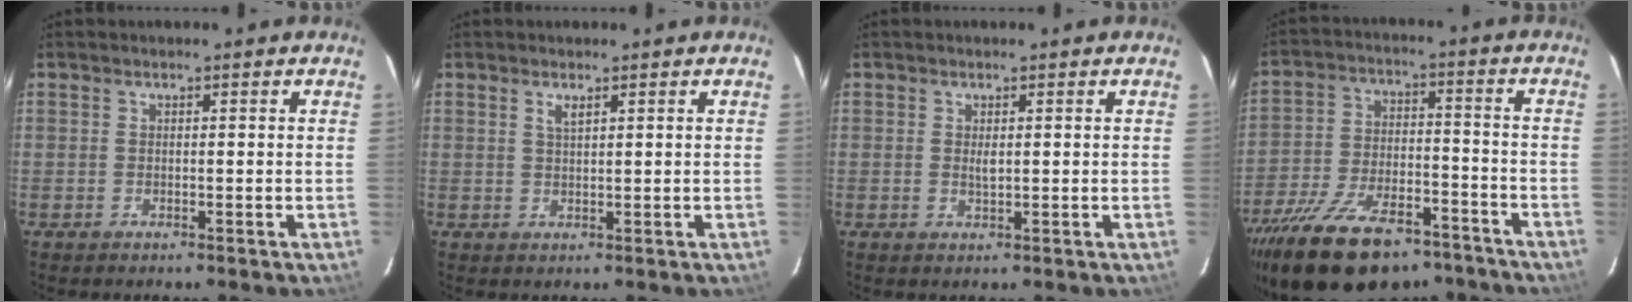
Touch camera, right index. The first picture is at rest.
{"total": 1.7, "force": [1.0, 0.5, 1.3], "torque": [-0.023, 0.002, 0.017]}
{"total": 1.4, "force": [0.3, 0.6, 1.2], "torque": [-0.023, 0.000, 0.006]}
{"total": 22.9, "force": [-17.3, 9.7, 11.4], "torque": [-0.227, -0.013, -0.260]}